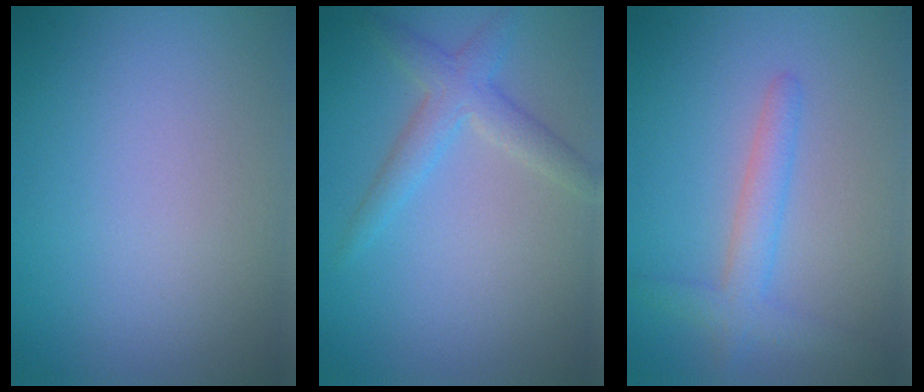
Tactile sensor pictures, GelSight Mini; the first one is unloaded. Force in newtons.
{"total": 2.8, "press": 2.8, "slide": 0.1}
{"total": 2.6, "press": 2.6, "slide": 0.1}